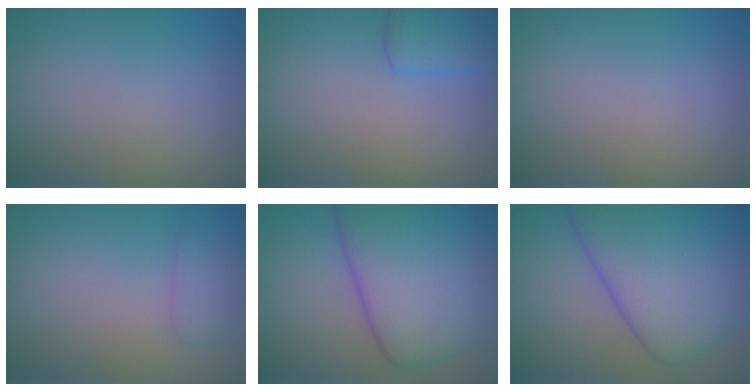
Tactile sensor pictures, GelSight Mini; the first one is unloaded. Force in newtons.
{"total": 2.5, "press": 2.5, "slide": 0.2}
{"total": 0.0}
{"total": 1.5, "press": 1.5, "slide": 0.2}
{"total": 11.3, "press": 11.3, "slide": 0.4}
{"total": 10.2, "press": 10.2, "slide": 0.4}